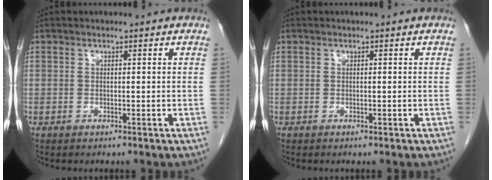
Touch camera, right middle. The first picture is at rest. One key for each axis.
{"total": 0.0}